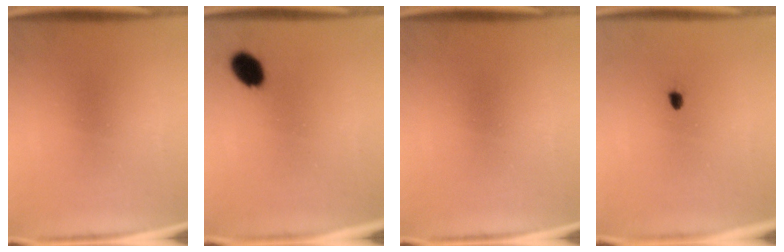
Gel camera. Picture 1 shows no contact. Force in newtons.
{"total": 5.5}
{"total": 0.0}
{"total": 1.0}